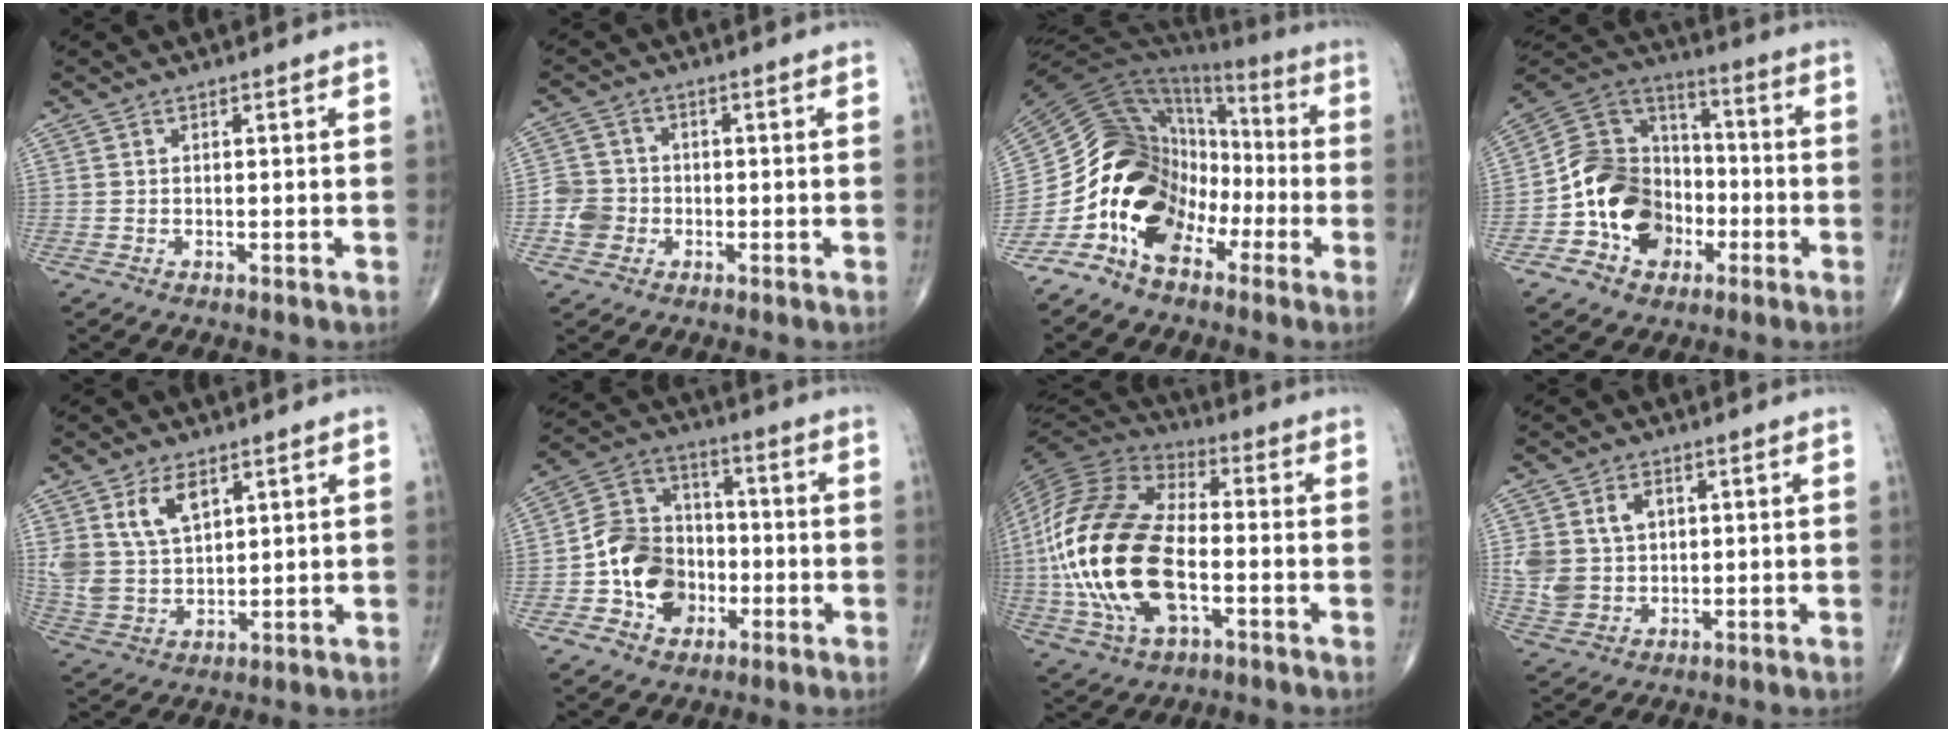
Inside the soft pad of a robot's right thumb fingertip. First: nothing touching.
{"total": 5.1, "force": [-1.5, 4.7, 1.4], "torque": [-0.005, 0.014, -0.032]}
{"total": 20.4, "force": [-8.5, 14.4, 11.7], "torque": [-0.189, 0.087, -0.156]}
{"total": 16.3, "force": [-5.1, 13.0, 8.4], "torque": [-0.107, 0.062, -0.089]}
{"total": 9.6, "force": [4.6, 5.7, 6.2], "torque": [-0.109, -0.019, 0.101]}
{"total": 13.9, "force": [-3.6, 11.3, 7.4], "torque": [-0.090, 0.040, -0.068]}
{"total": 25.4, "force": [-3.5, 13.8, 21.1], "torque": [-0.442, 0.006, -0.063]}
{"total": 8.5, "force": [1.8, 6.6, 5.0], "torque": [-0.077, -0.003, 0.044]}